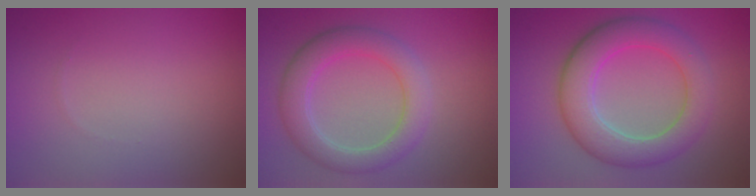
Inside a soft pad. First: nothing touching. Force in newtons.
{"total": 4.7, "press": 4.7, "slide": 0.3}
{"total": 6.4, "press": 6.4, "slide": 0.2}